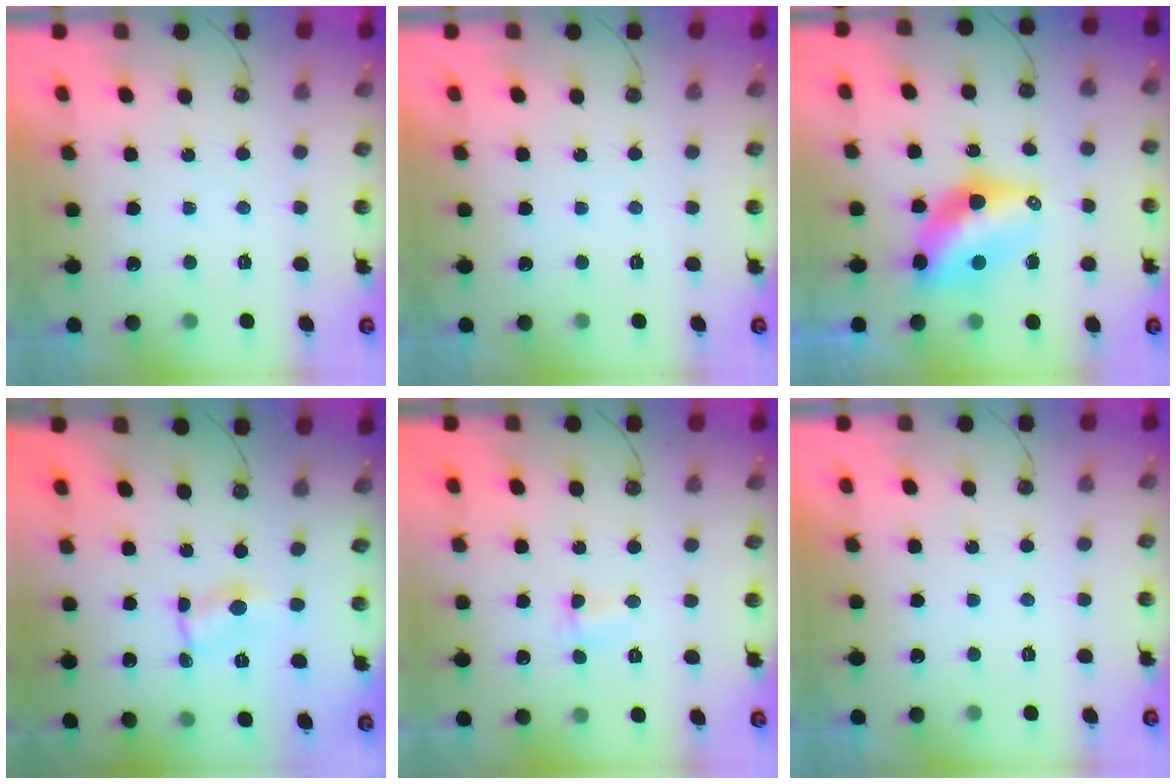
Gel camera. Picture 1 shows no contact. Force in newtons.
{"total": 0.0}
{"total": 10.4, "press": 10.4, "slide": 0.8}
{"total": 1.3, "press": 1.3, "slide": 0.2}
{"total": 2.6, "press": 2.5, "slide": 0.5}
{"total": 0.0}